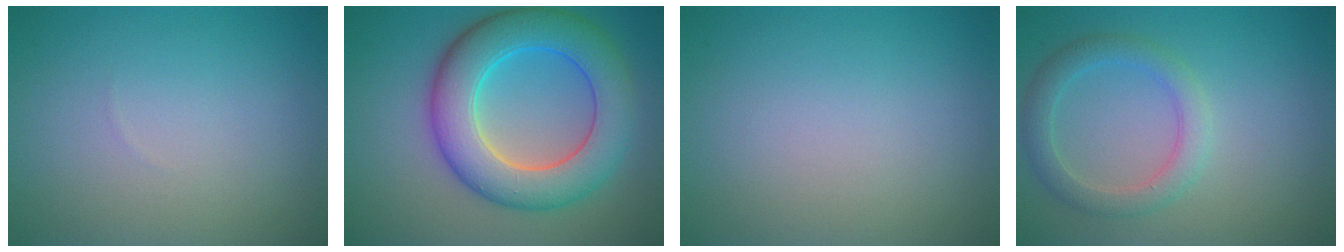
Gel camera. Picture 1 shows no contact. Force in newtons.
{"total": 9.1, "press": 9.1, "slide": 0.2}
{"total": 0.0}
{"total": 3.0, "press": 3.0, "slide": 0.2}